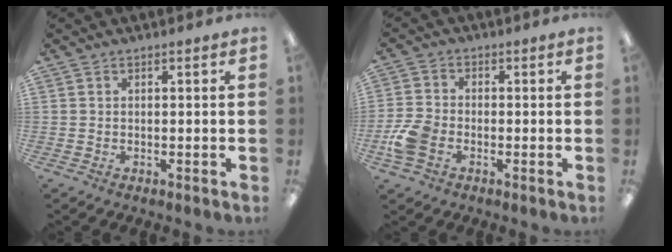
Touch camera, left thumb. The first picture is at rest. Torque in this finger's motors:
{"motor_torque": [-0.20, 0.29, 0.24, -0.24, 0.02]}